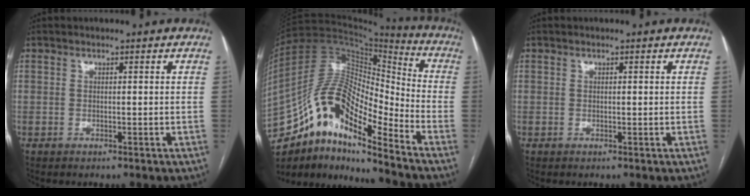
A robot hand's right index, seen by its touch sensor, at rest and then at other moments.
{"total": 18.0, "force": [-11.8, 4.8, 12.7], "torque": [-0.238, 0.036, -0.205]}
{"total": 0.0}